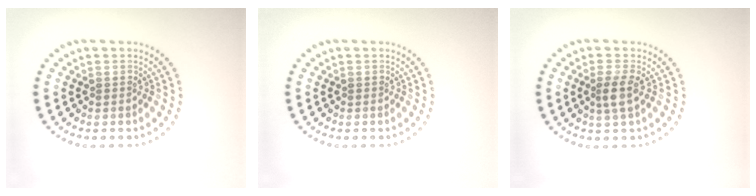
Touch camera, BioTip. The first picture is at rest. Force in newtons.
{"total": 0.0}
{"total": 2.0, "press": 1.7, "slide": 1.0}